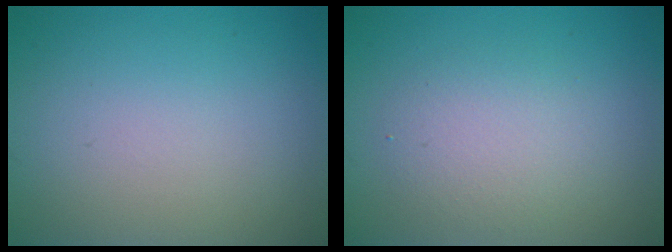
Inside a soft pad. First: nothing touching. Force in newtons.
{"total": 3.0, "press": 3.0, "slide": 0.2}